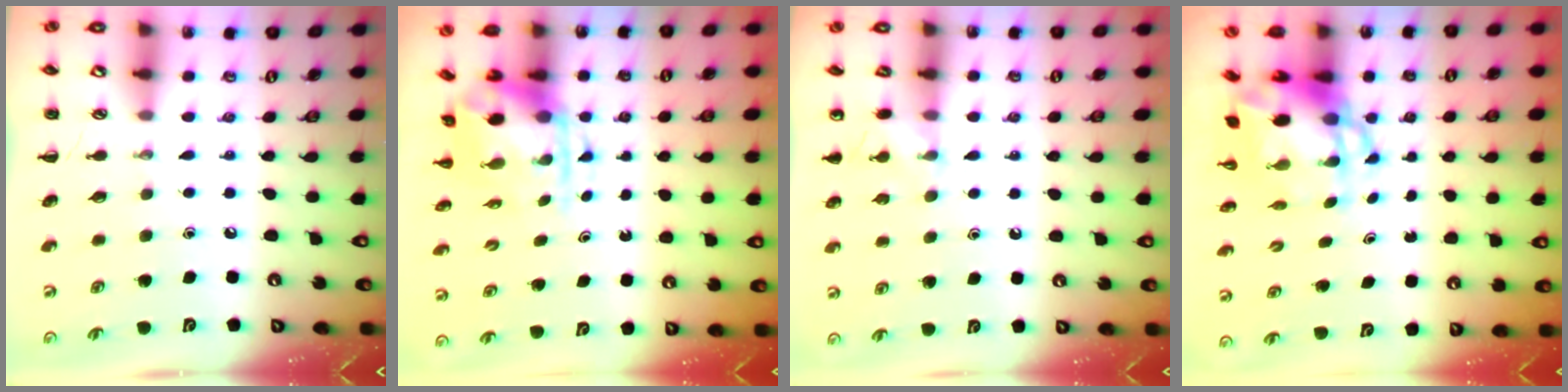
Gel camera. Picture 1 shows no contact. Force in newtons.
{"total": 4.1, "press": 4.0, "slide": 0.6}
{"total": 5.1, "press": 4.9, "slide": 1.4}
{"total": 6.0, "press": 5.8, "slide": 1.6}